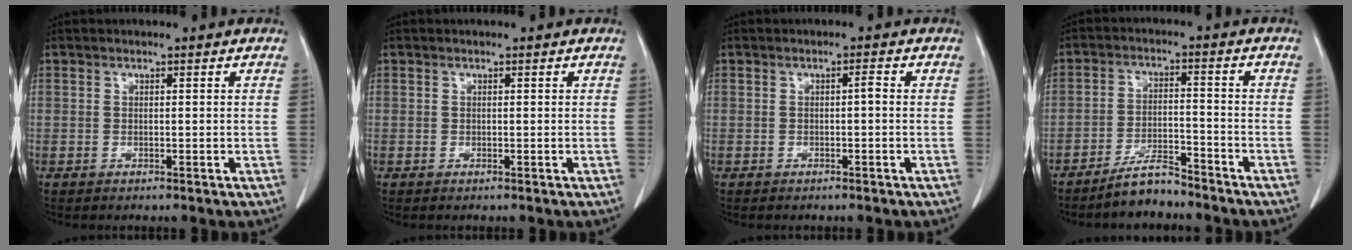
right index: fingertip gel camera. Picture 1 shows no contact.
{"total": 0.0}
{"total": 0.9, "force": [-0.1, 0.1, 0.9], "torque": [-0.013, 0.002, -0.001]}
{"total": 5.5, "force": [-5.0, 1.1, 1.9], "torque": [-0.035, -0.006, -0.092]}